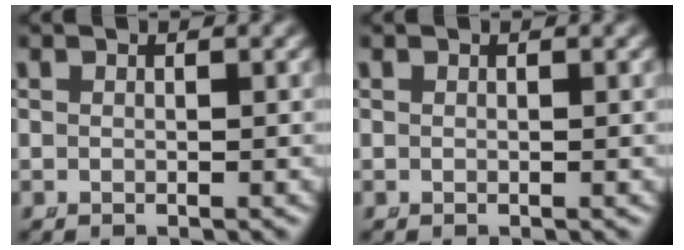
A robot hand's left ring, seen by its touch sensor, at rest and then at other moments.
{"total": 0.0}